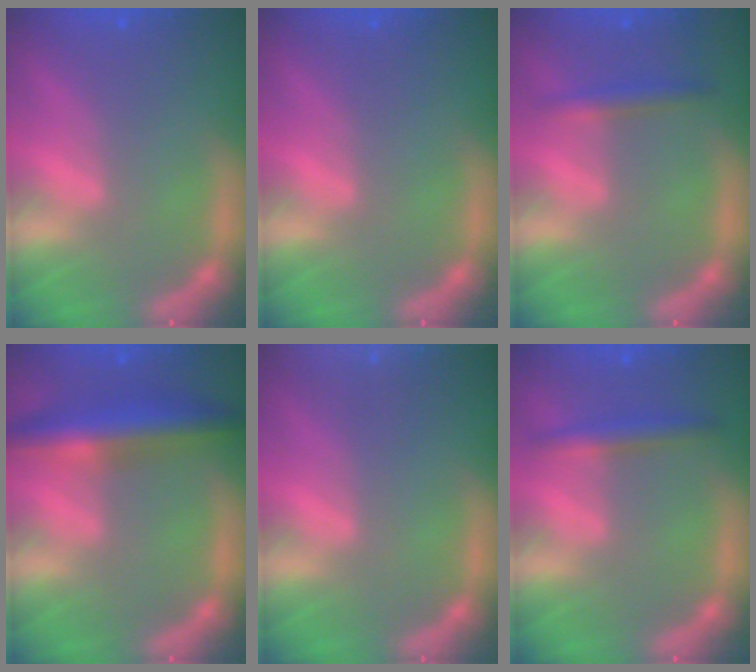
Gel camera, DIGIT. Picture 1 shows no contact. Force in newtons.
{"total": 0.0}
{"total": 1.9}
{"total": 5.9}
{"total": 10.1}
{"total": 2.4}